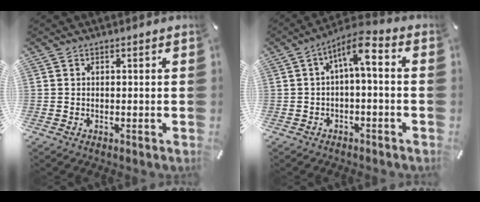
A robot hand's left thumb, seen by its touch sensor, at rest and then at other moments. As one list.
[{"total": 6.8, "force": [0.4, 2.7, 6.3], "torque": [-0.111, 0.003, 0.005]}]